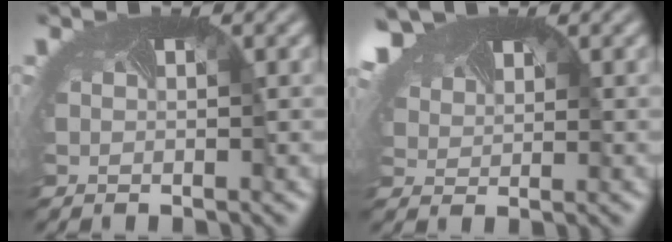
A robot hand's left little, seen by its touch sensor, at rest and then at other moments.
{"total": 4.2, "force": [3.3, 2.0, 1.5], "torque": [-0.073, -0.002, 0.073]}